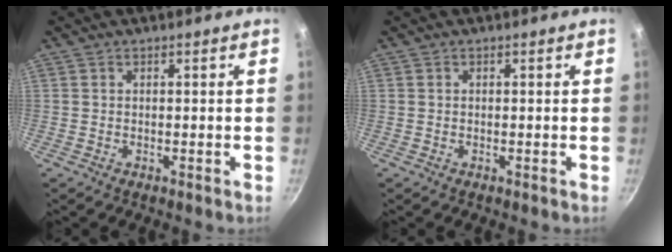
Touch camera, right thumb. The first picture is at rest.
{"total": 0.0}